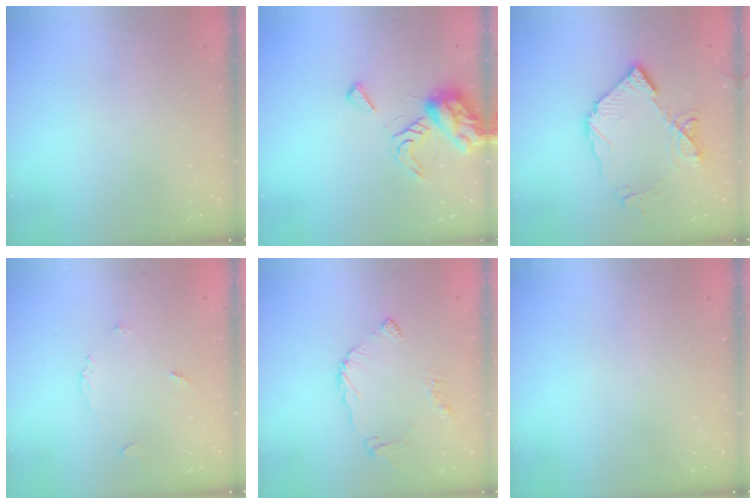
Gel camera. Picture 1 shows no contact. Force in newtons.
{"total": 8.6, "press": 8.5, "slide": 1.0}
{"total": 13.9, "press": 13.8, "slide": 1.7}
{"total": 3.8, "press": 3.8, "slide": 0.5}
{"total": 6.7, "press": 6.7, "slide": 0.7}
{"total": 0.0}